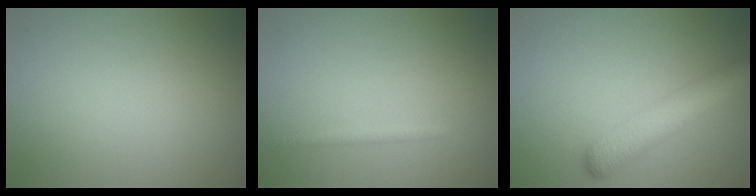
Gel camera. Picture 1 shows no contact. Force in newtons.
{"total": 1.0, "press": 1.0, "slide": 0.0}
{"total": 5.0, "press": 5.0, "slide": 0.2}